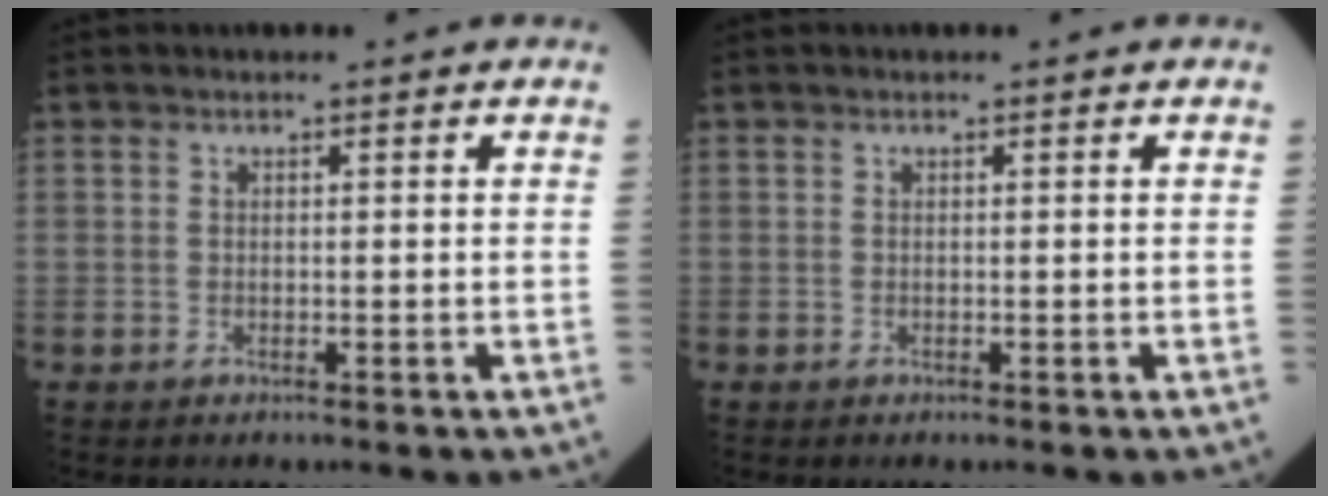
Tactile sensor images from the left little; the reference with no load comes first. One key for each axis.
{"total": 0.0}